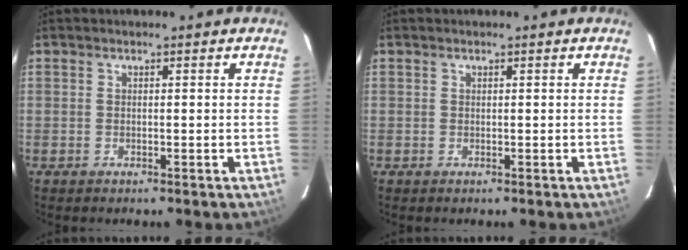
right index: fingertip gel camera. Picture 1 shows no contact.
{"total": 0.0}